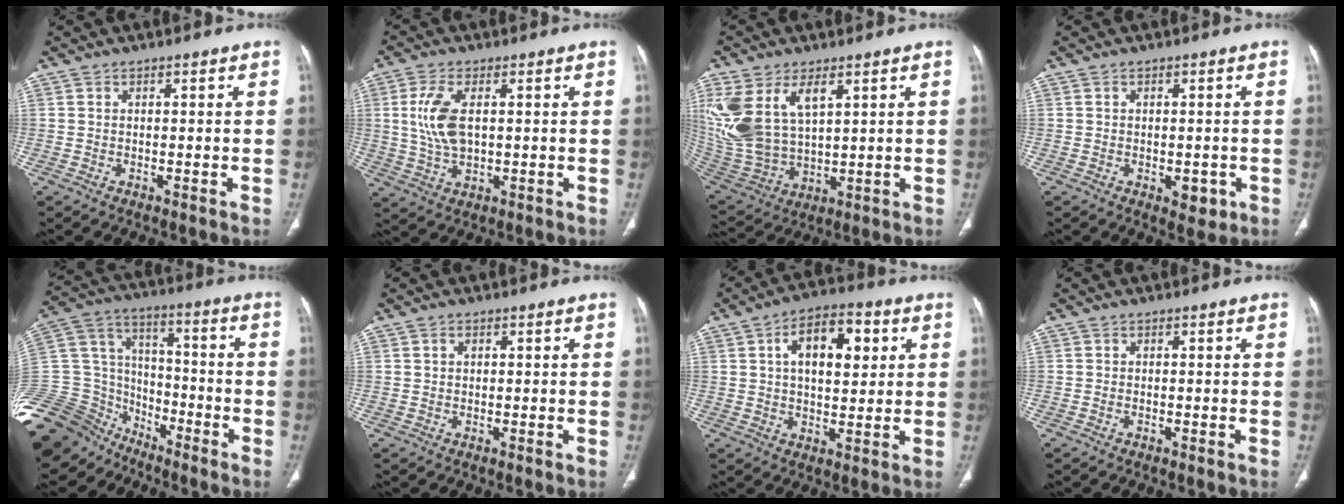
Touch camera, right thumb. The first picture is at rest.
{"total": 8.6, "force": [1.5, 4.5, 7.2], "torque": [-0.161, -0.005, 0.034]}
{"total": 17.5, "force": [6.8, 9.9, 12.8], "torque": [-0.273, -0.020, 0.152]}
{"total": 3.8, "force": [-1.1, 2.2, 2.9], "torque": [-0.019, -0.001, -0.005]}
{"total": 29.6, "force": [-20.9, 17.7, 11.3], "torque": [-0.347, 0.034, -0.364]}
{"total": 1.0, "force": [0.4, 0.7, 0.6], "torque": [-0.006, 0.003, 0.006]}
{"total": 12.4, "force": [3.6, 6.6, 9.9], "torque": [-0.127, 0.004, 0.054]}
{"total": 0.0}